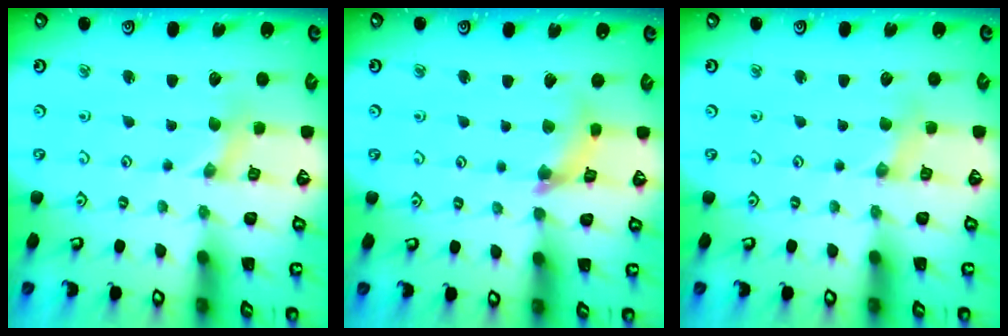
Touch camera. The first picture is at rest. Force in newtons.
{"total": 6.6, "press": 6.5, "slide": 0.7}
{"total": 1.3, "press": 1.3, "slide": 0.3}